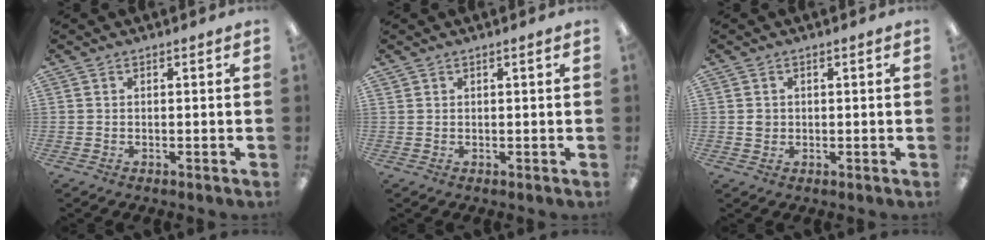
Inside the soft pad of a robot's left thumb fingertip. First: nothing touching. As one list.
[{"total": 0.7, "force": [0.5, 0.2, 0.5], "torque": [-0.010, 0.001, 0.009]}, {"total": 1.7, "force": [0.2, 1.5, 0.6], "torque": [-0.006, 0.002, 0.001]}]